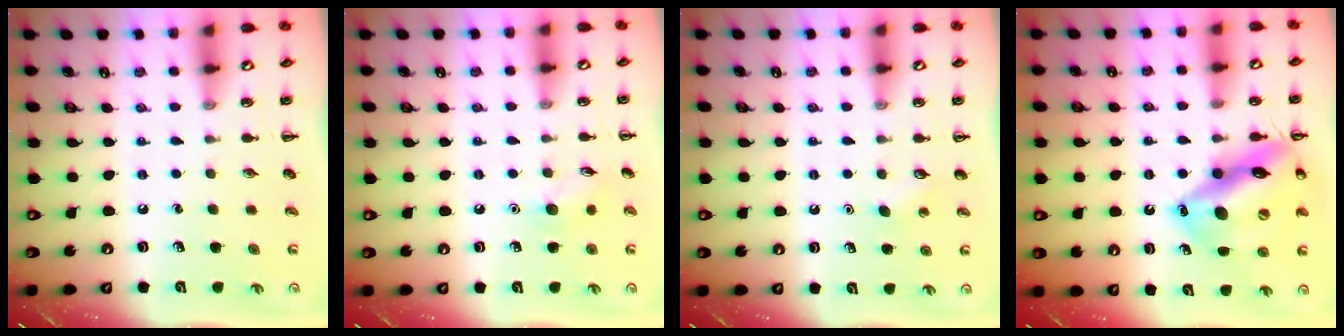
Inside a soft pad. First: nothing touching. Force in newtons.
{"total": 6.6, "press": 6.4, "slide": 1.5}
{"total": 2.8, "press": 2.7, "slide": 0.7}
{"total": 18.7, "press": 18.5, "slide": 2.3}